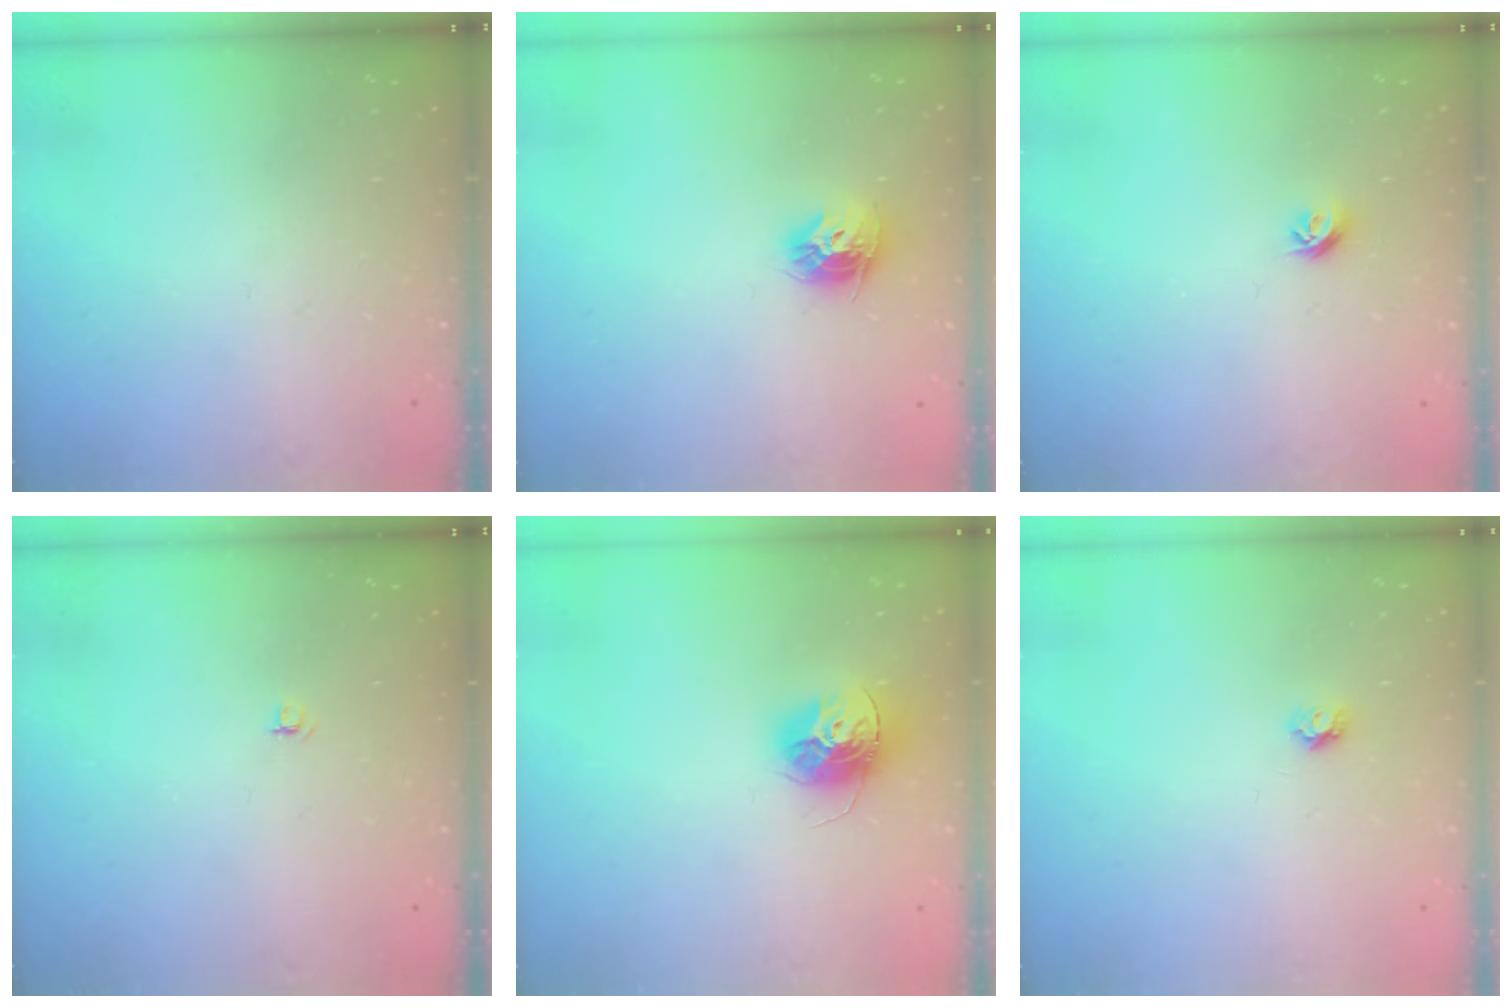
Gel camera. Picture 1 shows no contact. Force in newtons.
{"total": 9.4, "press": 9.4, "slide": 0.6}
{"total": 5.4, "press": 5.3, "slide": 0.9}
{"total": 3.4, "press": 3.4, "slide": 0.3}
{"total": 12.2, "press": 12.2, "slide": 0.4}
{"total": 3.8, "press": 3.8, "slide": 0.3}